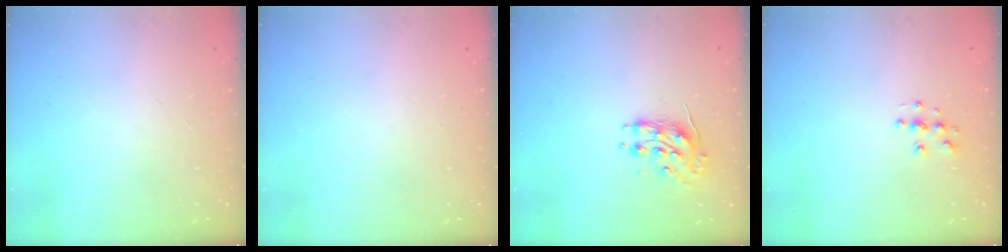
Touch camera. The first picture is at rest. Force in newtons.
{"total": 0.0}
{"total": 8.6, "press": 8.6, "slide": 0.3}
{"total": 4.6, "press": 4.6, "slide": 0.2}